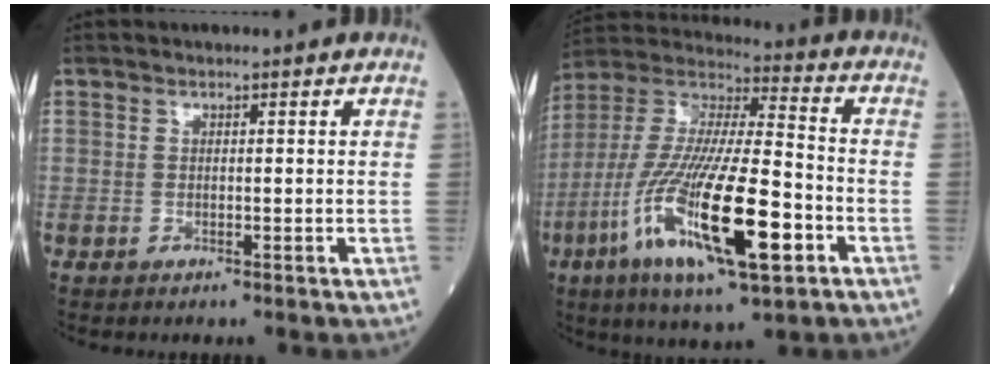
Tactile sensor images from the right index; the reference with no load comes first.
{"total": 22.7, "force": [-8.3, 4.2, 20.7], "torque": [-0.428, -0.038, -0.149]}